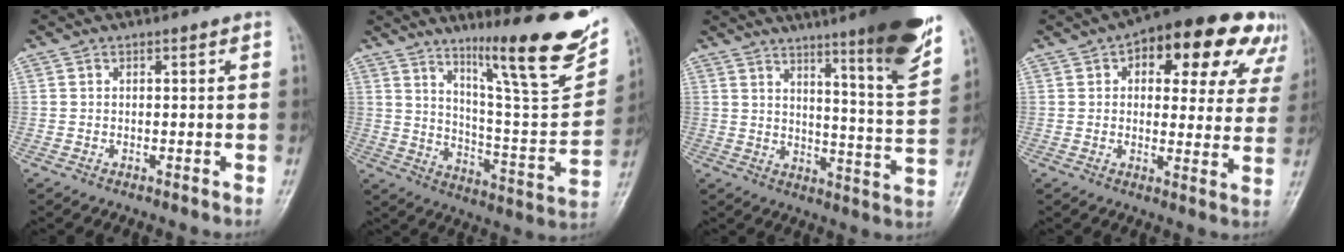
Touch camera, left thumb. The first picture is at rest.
{"total": 20.7, "force": [13.7, 2.9, 15.2], "torque": [-0.187, -0.078, 0.221]}
{"total": 19.1, "force": [12.9, 1.5, 14.0], "torque": [-0.172, -0.069, 0.174]}
{"total": 19.2, "force": [9.3, 9.9, 13.6], "torque": [-0.126, 0.010, 0.113]}